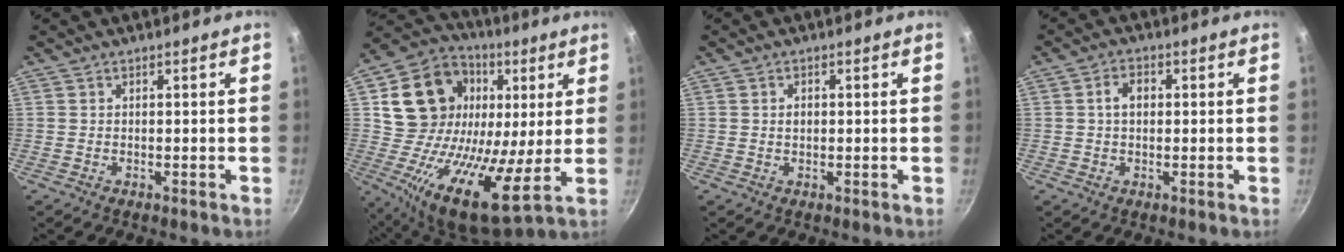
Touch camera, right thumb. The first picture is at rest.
{"total": 23.3, "force": [5.5, 15.8, 16.2], "torque": [-0.276, -0.017, 0.081]}
{"total": 1.7, "force": [0.2, 1.2, 1.2], "torque": [-0.016, 0.004, 0.003]}
{"total": 3.9, "force": [0.5, 2.7, 2.8], "torque": [-0.037, 0.011, 0.003]}